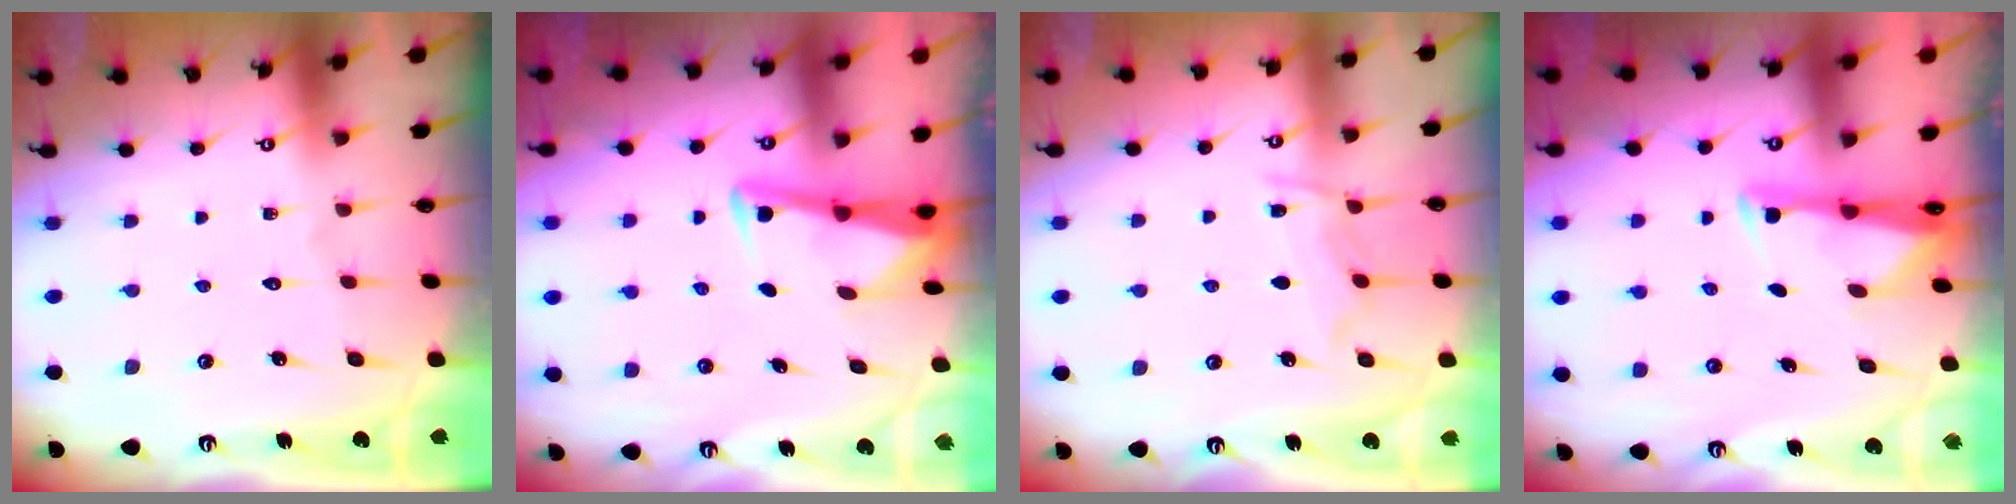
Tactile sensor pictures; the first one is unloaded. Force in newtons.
{"total": 3.1, "press": 3.1, "slide": 0.3}
{"total": 7.2, "press": 7.1, "slide": 0.8}
{"total": 3.0, "press": 2.9, "slide": 0.4}